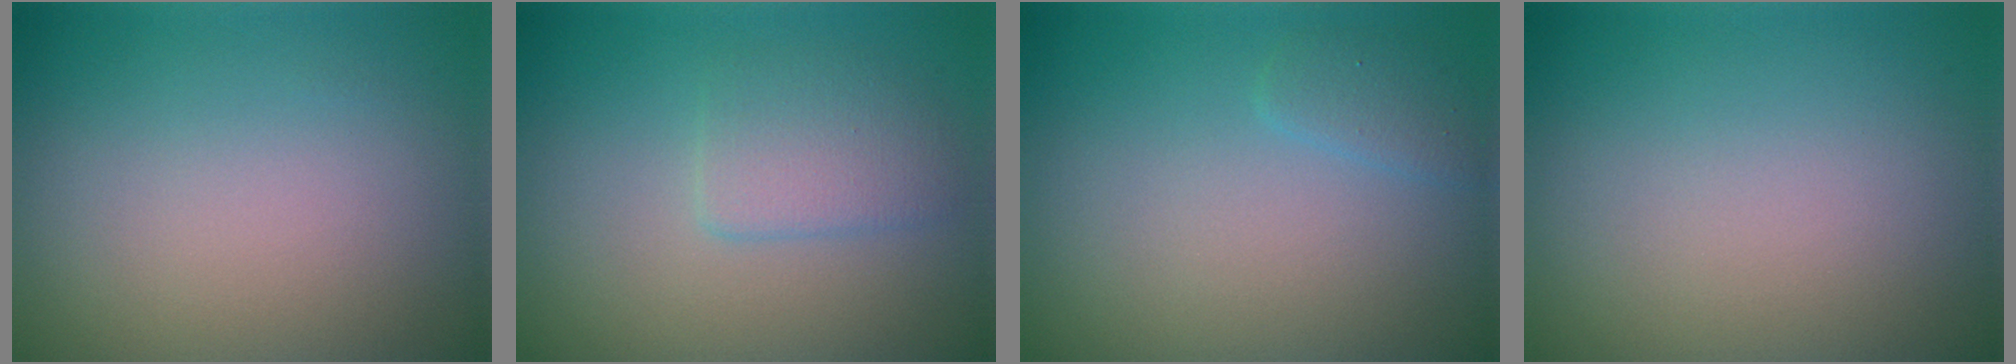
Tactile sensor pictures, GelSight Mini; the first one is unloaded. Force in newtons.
{"total": 2.4, "press": 2.3, "slide": 0.2}
{"total": 1.3, "press": 1.3, "slide": 0.2}
{"total": 0.0}